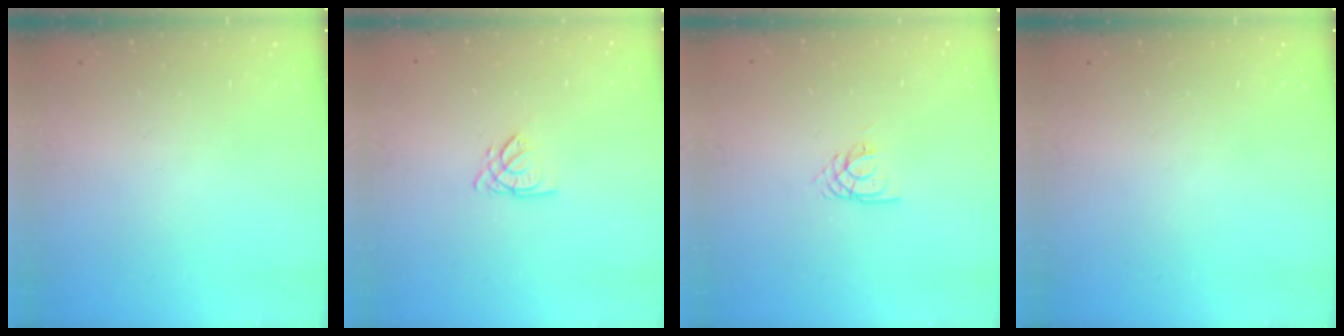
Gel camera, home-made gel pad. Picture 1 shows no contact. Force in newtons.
{"total": 2.7, "press": 2.7, "slide": 0.3}
{"total": 2.1, "press": 2.1, "slide": 0.2}
{"total": 0.0}